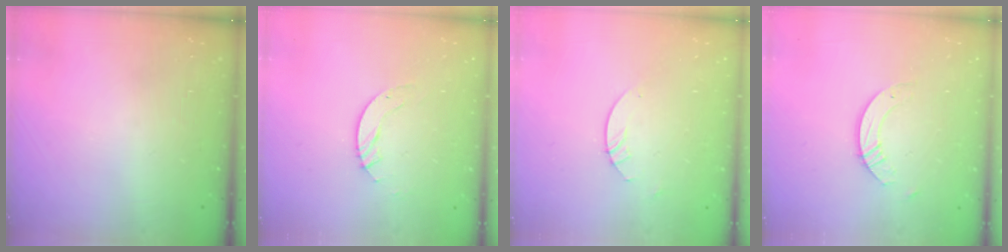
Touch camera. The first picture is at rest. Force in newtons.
{"total": 3.0, "press": 3.0, "slide": 0.2}
{"total": 3.0, "press": 2.9, "slide": 0.3}
{"total": 3.8, "press": 3.7, "slide": 0.4}